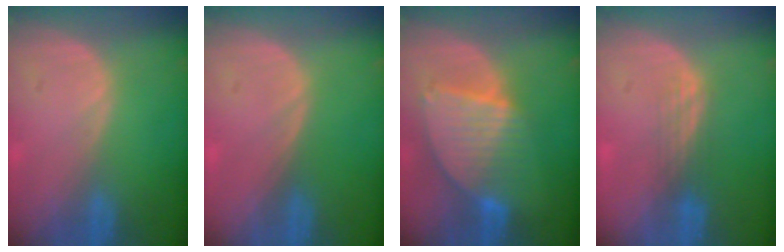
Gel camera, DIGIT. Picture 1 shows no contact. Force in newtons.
{"total": 0.0}
{"total": 8.6, "press": 7.5, "slide": 4.2}
{"total": 3.0, "press": 2.5, "slide": 1.6}